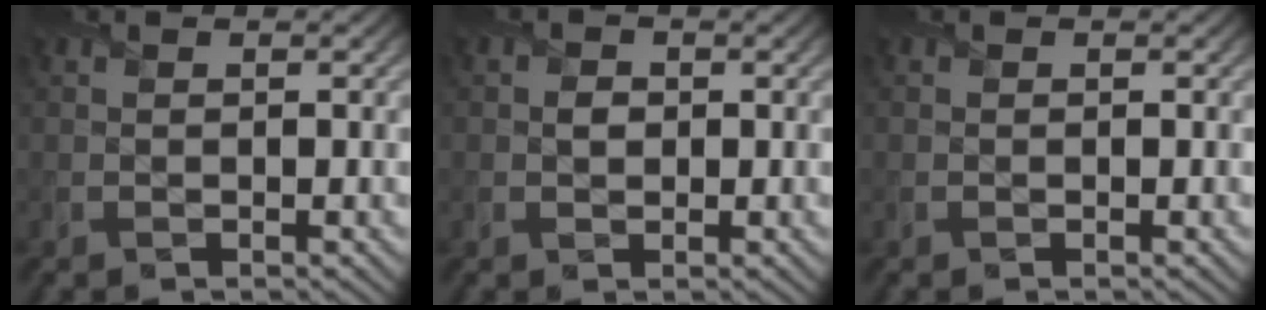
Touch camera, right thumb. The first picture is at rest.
{"total": 1.4, "force": [0.0, 1.2, 0.6], "torque": [-0.012, -0.003, -0.003]}
{"total": 0.0}